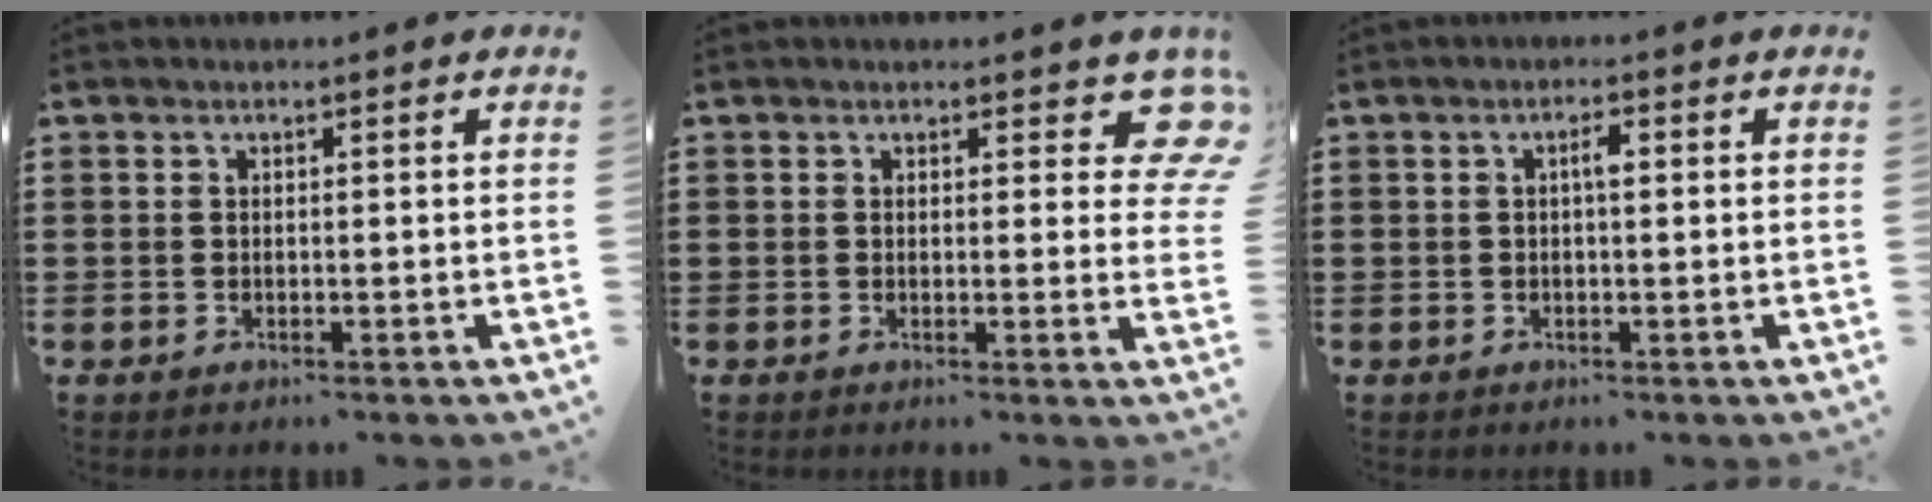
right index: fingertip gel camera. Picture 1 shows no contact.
{"total": 4.7, "force": [2.7, 2.2, 3.1], "torque": [-0.023, -0.011, 0.039]}
{"total": 1.9, "force": [0.1, 0.5, 1.8], "torque": [-0.035, 0.003, 0.000]}